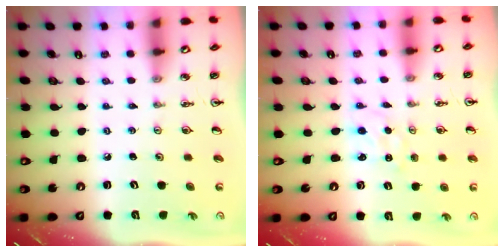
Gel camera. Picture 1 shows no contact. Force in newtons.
{"total": 0.0}